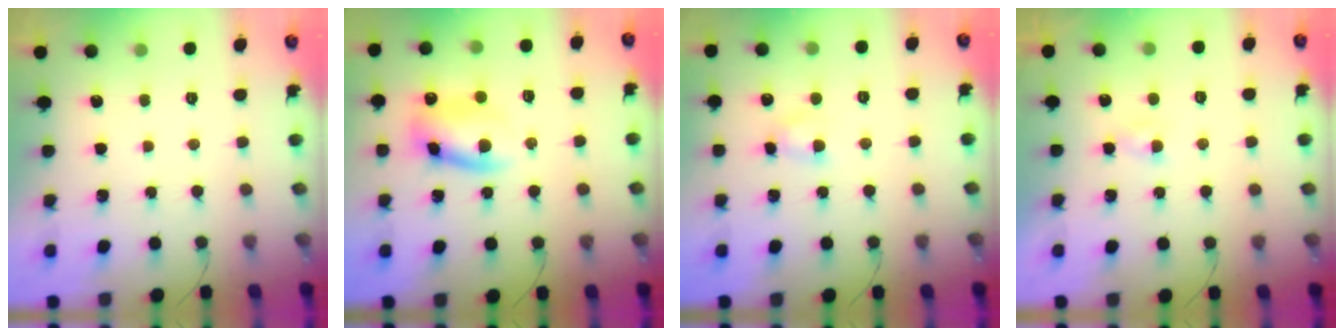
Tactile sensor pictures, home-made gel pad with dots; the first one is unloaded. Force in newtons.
{"total": 11.2, "press": 11.1, "slide": 1.4}
{"total": 3.0, "press": 2.8, "slide": 0.9}
{"total": 0.9, "press": 0.7, "slide": 0.6}